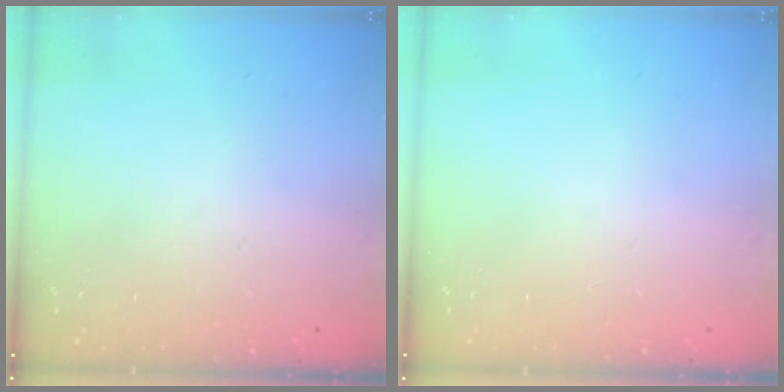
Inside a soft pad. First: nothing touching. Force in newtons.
{"total": 0.0}